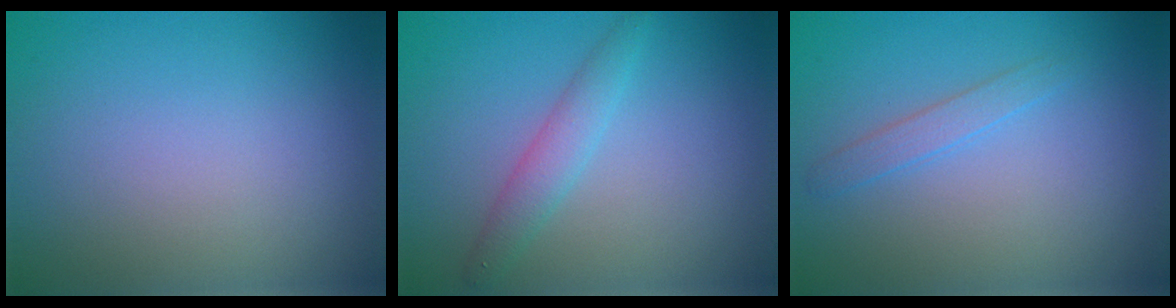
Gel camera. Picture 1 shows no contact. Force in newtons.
{"total": 2.1, "press": 2.1, "slide": 0.0}
{"total": 1.3, "press": 1.3, "slide": 0.1}